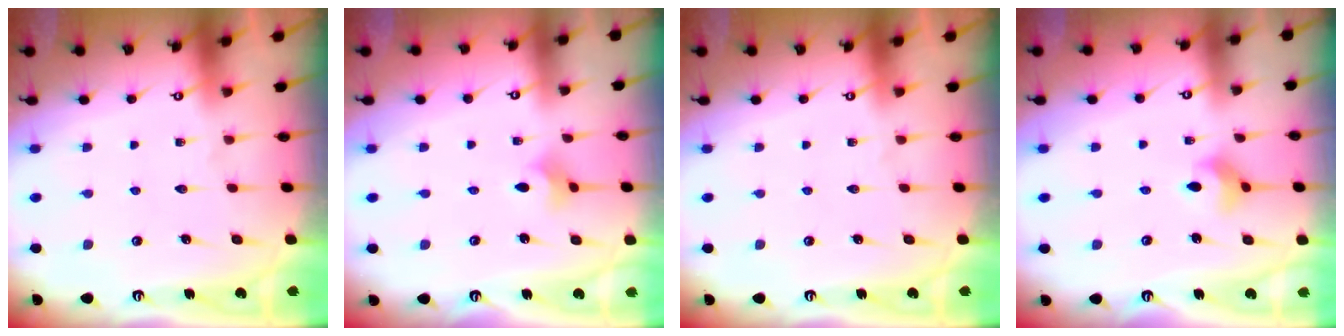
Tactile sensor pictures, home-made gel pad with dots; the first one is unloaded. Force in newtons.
{"total": 3.3, "press": 3.2, "slide": 0.5}
{"total": 0.0}
{"total": 5.2, "press": 5.1, "slide": 0.7}